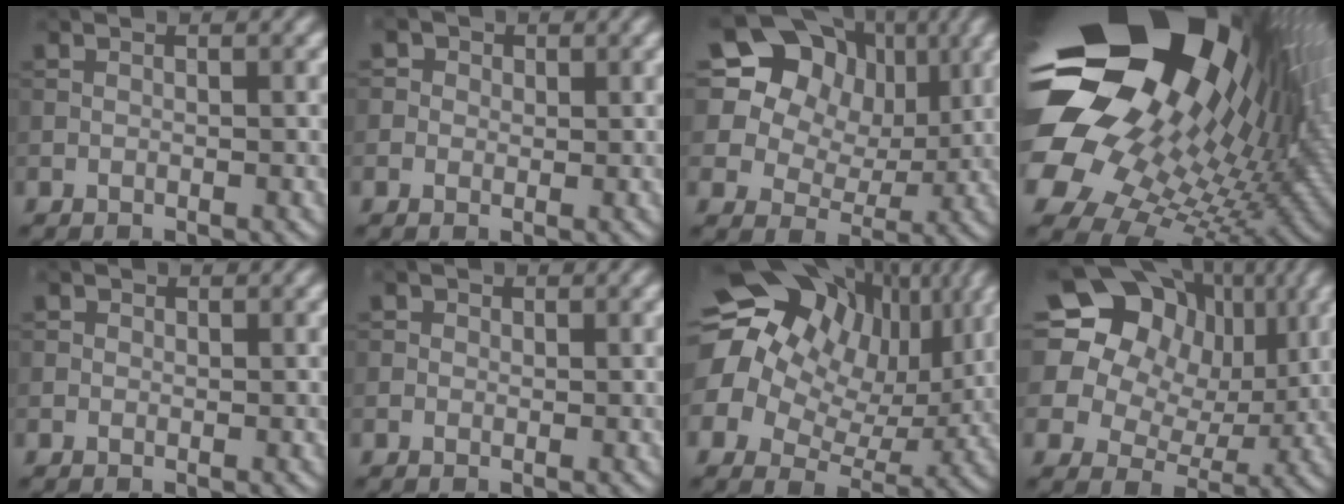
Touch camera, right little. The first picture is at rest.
{"total": 0.6, "force": [-0.2, 0.2, -0.5], "torque": [0.019, -0.006, -0.019]}
{"total": 17.0, "force": [8.1, 12.8, 7.6], "torque": [-0.182, 0.043, 0.142]}
{"total": 19.1, "force": [7.3, 11.1, 13.6], "torque": [-0.262, 0.011, 0.135]}
{"total": 1.9, "force": [-1.0, -1.2, -1.2], "torque": [0.030, -0.011, -0.020]}
{"total": 1.6, "force": [-0.8, -0.9, -1.0], "torque": [0.027, -0.010, -0.021]}
{"total": 15.1, "force": [6.0, 11.1, 8.3], "torque": [-0.185, 0.040, 0.102]}
{"total": 18.7, "force": [8.4, 14.4, 8.4], "torque": [-0.182, 0.045, 0.129]}